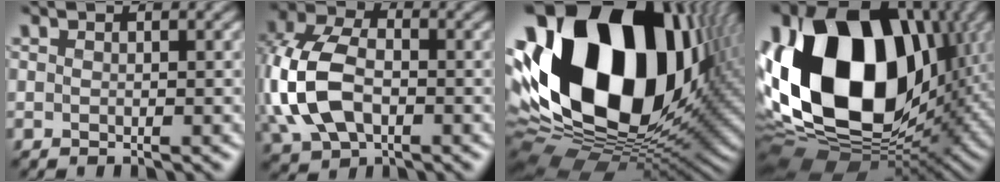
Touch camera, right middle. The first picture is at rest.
{"total": 8.5, "force": [-0.4, 6.1, 6.0], "torque": [-0.162, 0.003, -0.010]}
{"total": 21.8, "force": [4.4, 14.2, 15.9], "torque": [-0.343, 0.000, 0.088]}
{"total": 19.8, "force": [2.2, 14.2, 13.6], "torque": [-0.306, -0.010, 0.048]}